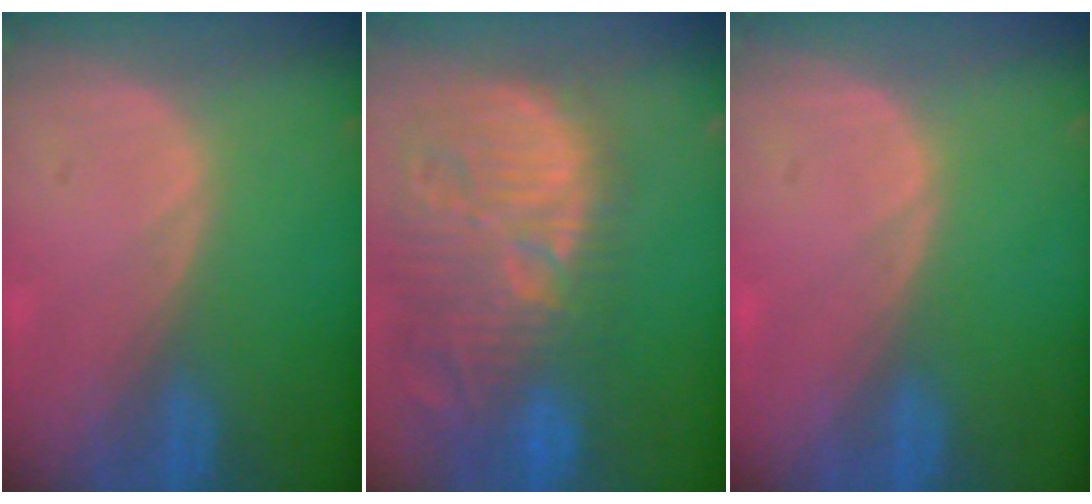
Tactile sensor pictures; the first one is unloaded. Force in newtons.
{"total": 14.8, "press": 13.1, "slide": 6.9}
{"total": 0.0}